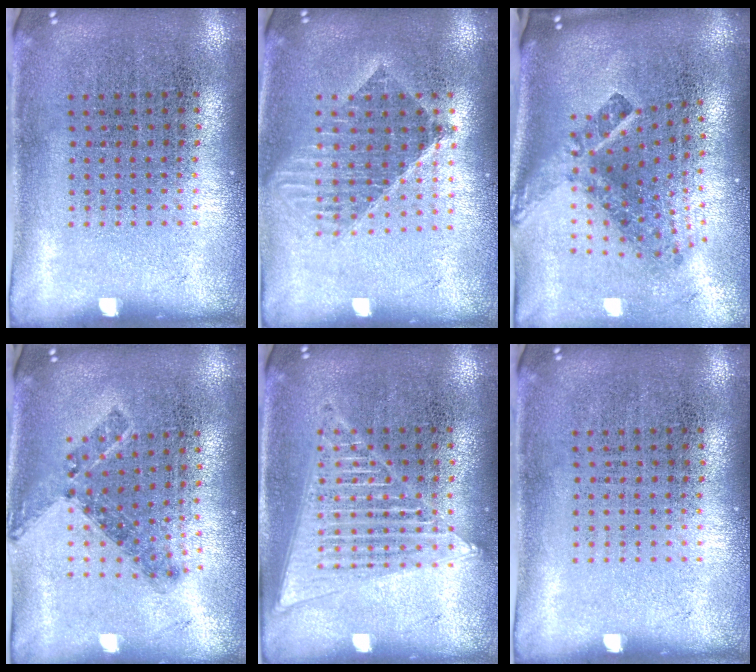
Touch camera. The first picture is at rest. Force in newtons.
{"total": 1.5, "press": 1.3, "slide": 0.8}
{"total": 2.9, "press": 1.7, "slide": 2.3}
{"total": 0.8, "press": 0.7, "slide": 0.4}
{"total": 1.5, "press": 1.5, "slide": 0.1}
{"total": 0.0}